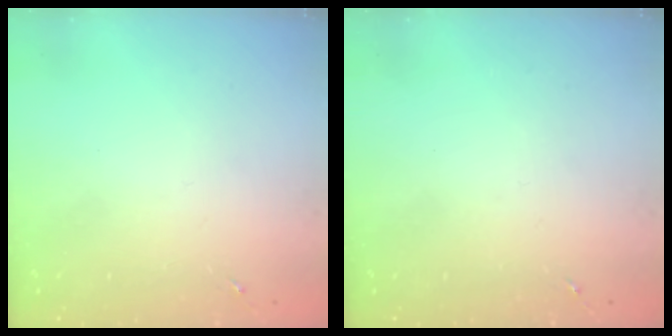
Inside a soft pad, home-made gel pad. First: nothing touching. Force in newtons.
{"total": 0.0}